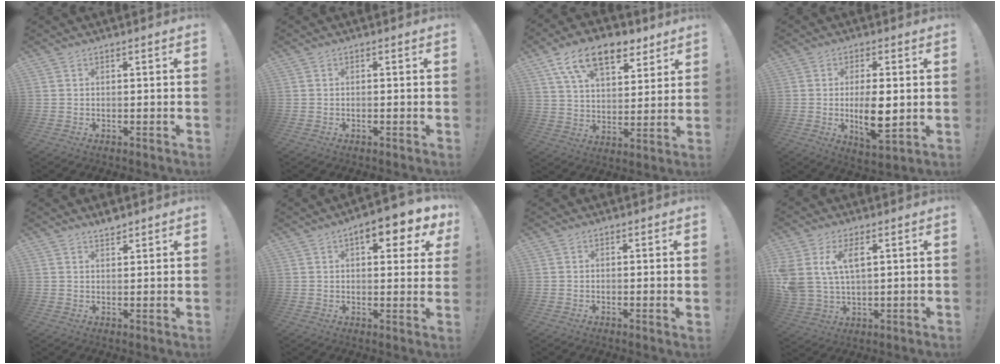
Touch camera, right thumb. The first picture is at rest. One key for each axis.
{"total": 0.6, "fx": -0.5, "fy": -0.1, "fz": 0.4, "tx": -0.017, "ty": 0.004, "tz": -0.007}
{"total": 16.0, "fx": 9.6, "fy": 8.4, "fz": 9.7, "tx": -0.167, "ty": -0.041, "tz": 0.175}
{"total": 10.5, "fx": -0.6, "fy": 3.9, "fz": 9.7, "tx": -0.173, "ty": -0.011, "tz": -0.009}
{"total": 2.5, "fx": 2.3, "fy": 0.5, "fz": 0.7, "tx": 0.002, "ty": -0.018, "tz": 0.039}
{"total": 9.0, "fx": 4.5, "fy": 3.5, "fz": 7.0, "tx": -0.085, "ty": -0.018, "tz": 0.071}
{"total": 1.1, "fx": 0.5, "fy": -0.3, "fz": 1.0, "tx": -0.016, "ty": -0.002, "tz": 0.007}
{"total": 9.5, "fx": 4.2, "fy": 5.3, "fz": 6.6, "tx": -0.135, "ty": -0.006, "tz": 0.078}